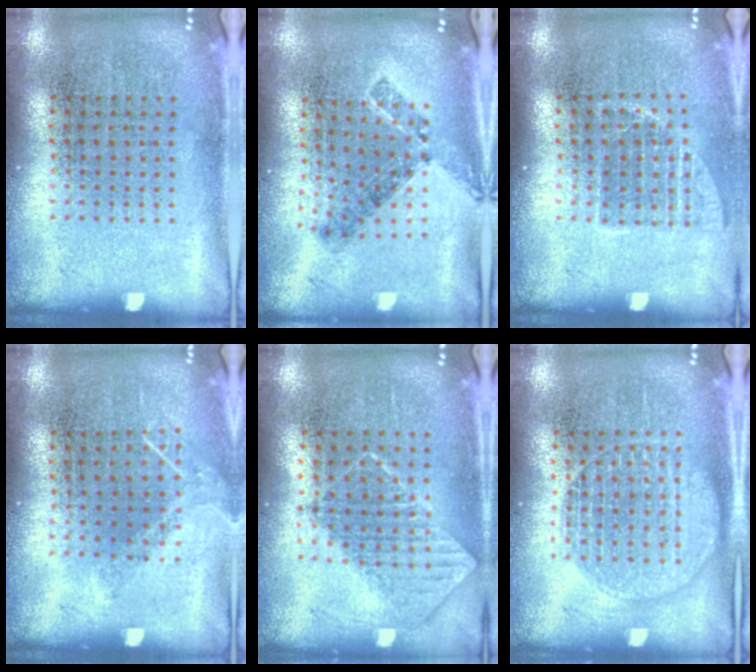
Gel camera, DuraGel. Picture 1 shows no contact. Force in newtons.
{"total": 0.8, "press": 0.8, "slide": 0.2}
{"total": 1.2, "press": 1.0, "slide": 0.7}
{"total": 1.0, "press": 0.9, "slide": 0.3}
{"total": 0.7, "press": 0.7, "slide": 0.1}
{"total": 1.4, "press": 1.4, "slide": 0.2}